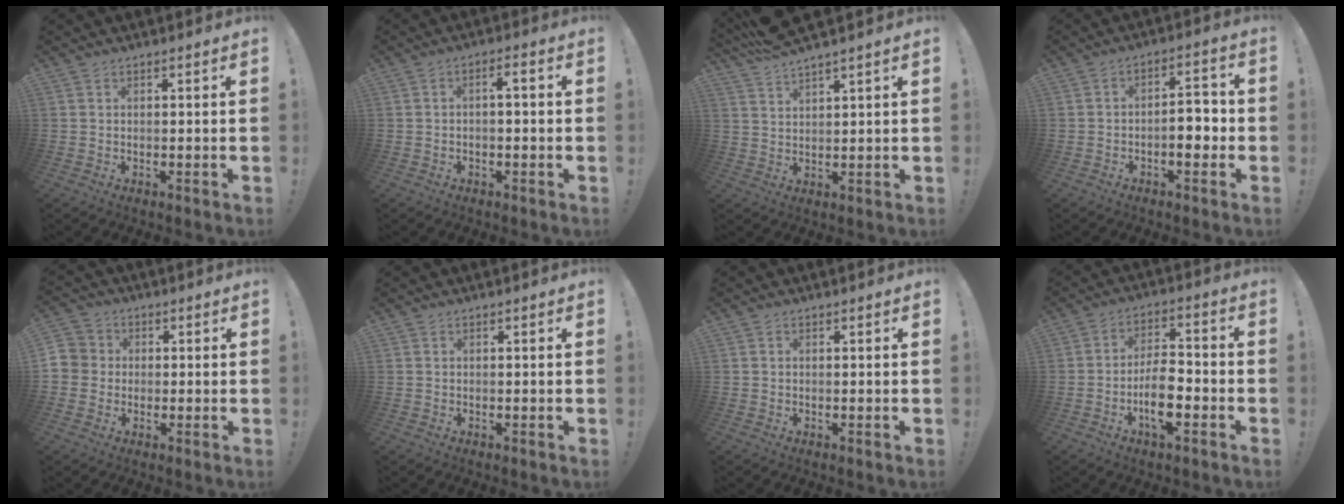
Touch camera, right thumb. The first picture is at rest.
{"total": 3.0, "force": [-1.1, 0.9, 2.6], "torque": [-0.047, 0.011, -0.021]}
{"total": 5.5, "force": [5.0, 0.0, 2.3], "torque": [-0.052, -0.024, 0.094]}
{"total": 7.7, "force": [-2.1, 3.6, 6.5], "torque": [-0.093, 0.017, -0.037]}
{"total": 5.1, "force": [-0.2, 4.9, 1.3], "torque": [-0.019, 0.013, -0.004]}
{"total": 0.0}
{"total": 0.0}
{"total": 10.3, "force": [-3.7, 4.4, 8.6], "torque": [-0.151, 0.014, -0.068]}